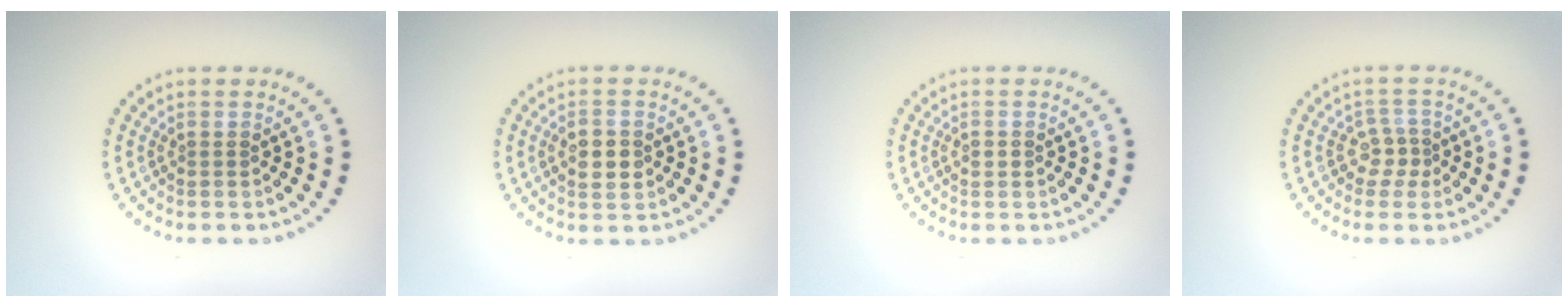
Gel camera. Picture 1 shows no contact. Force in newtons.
{"total": 2.2, "press": 2.2, "slide": 0.1}
{"total": 0.9, "press": 0.9, "slide": 0.1}
{"total": 1.9, "press": 1.4, "slide": 1.2}